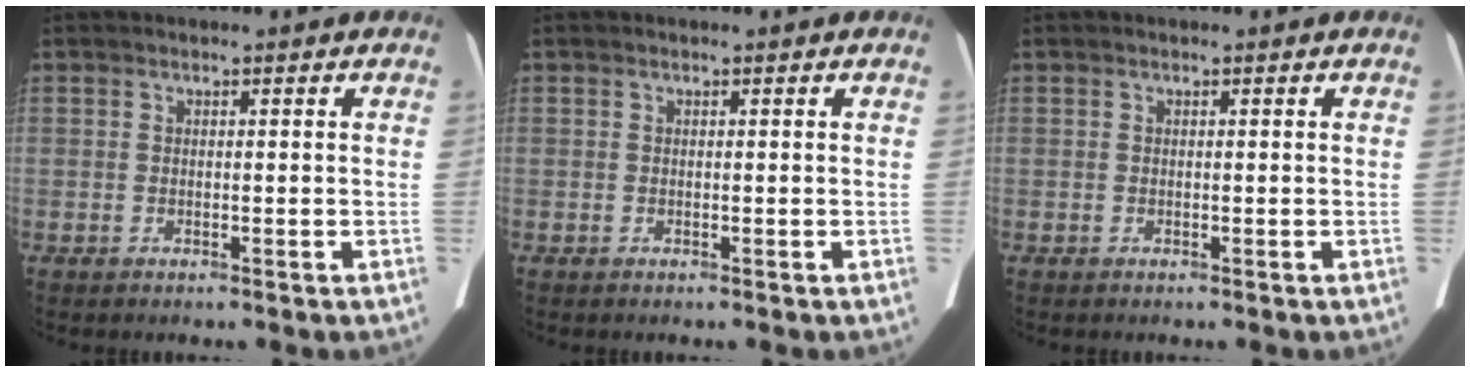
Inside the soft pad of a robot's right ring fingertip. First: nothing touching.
{"total": 0.0}
{"total": 0.0}